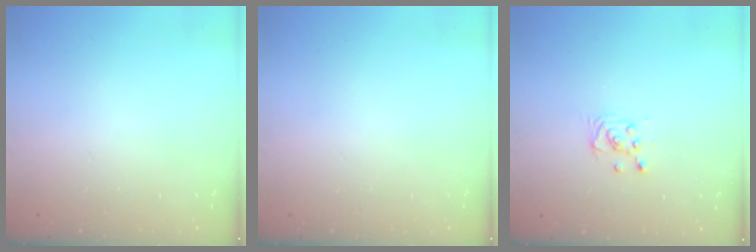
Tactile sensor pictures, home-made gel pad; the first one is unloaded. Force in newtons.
{"total": 0.0}
{"total": 3.0, "press": 3.0, "slide": 0.4}